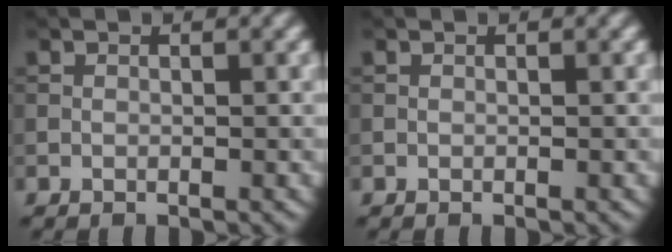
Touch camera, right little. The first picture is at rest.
{"total": 0.0}